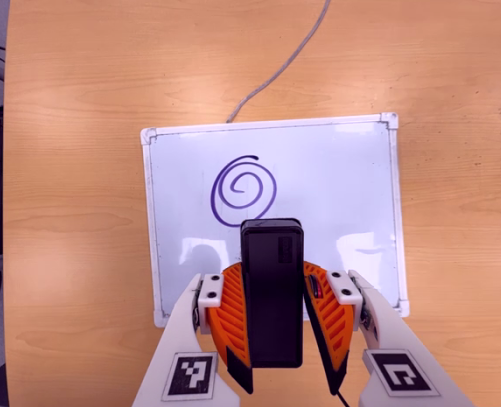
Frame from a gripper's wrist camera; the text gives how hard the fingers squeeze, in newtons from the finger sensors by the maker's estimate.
{"total": 6.8, "left": 5.4, "right": 8.3}